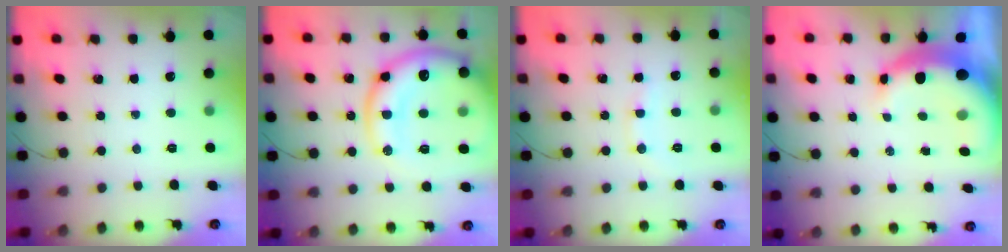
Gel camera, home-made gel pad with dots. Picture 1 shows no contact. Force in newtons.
{"total": 22.2, "press": 22.0, "slide": 3.1}
{"total": 7.3, "press": 7.2, "slide": 1.1}
{"total": 10.3, "press": 10.1, "slide": 2.1}